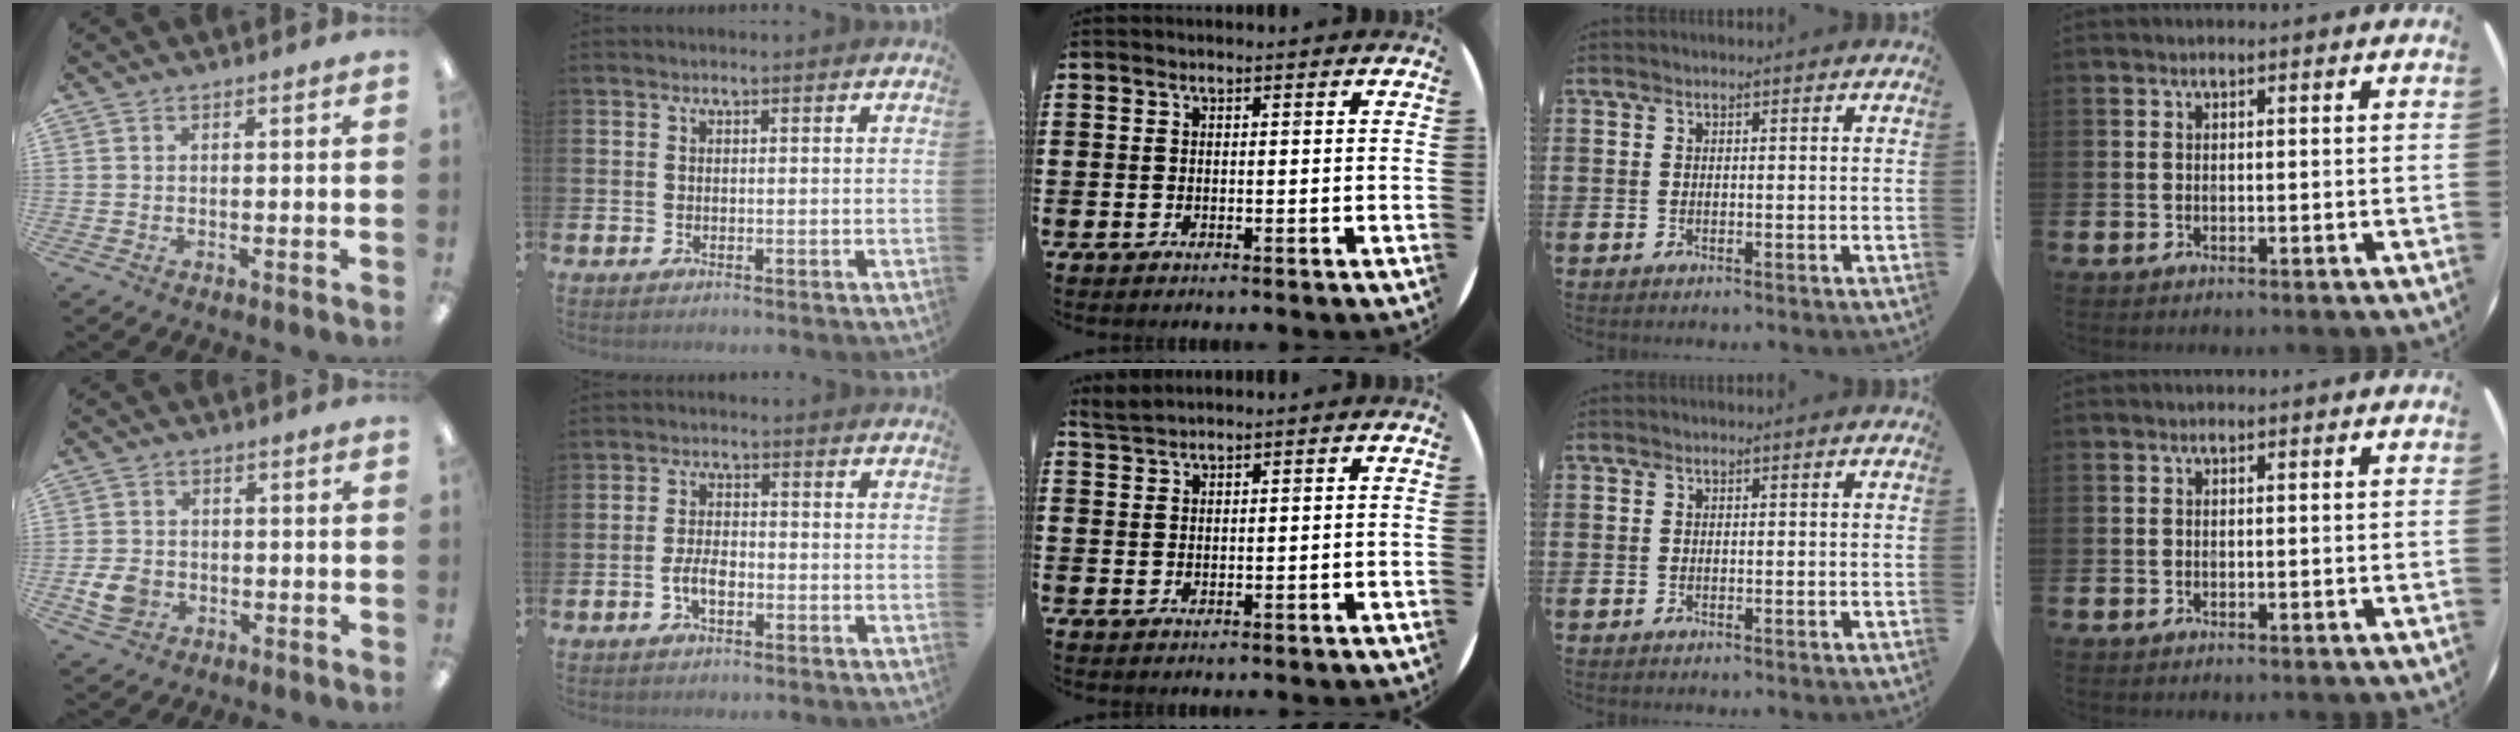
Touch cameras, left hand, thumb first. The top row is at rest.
{"thumb": {"total": 5.6, "force": [-1.7, 4.4, 3.0], "torque": [-0.067, 0.006, -0.031]}, "index": {"total": 3.3, "force": [-1.0, 1.6, 2.7], "torque": [-0.051, 0.001, -0.023]}, "middle": {"total": 1.8, "force": [1.8, -0.1, 0.1], "torque": [-0.005, 0.001, 0.035]}}